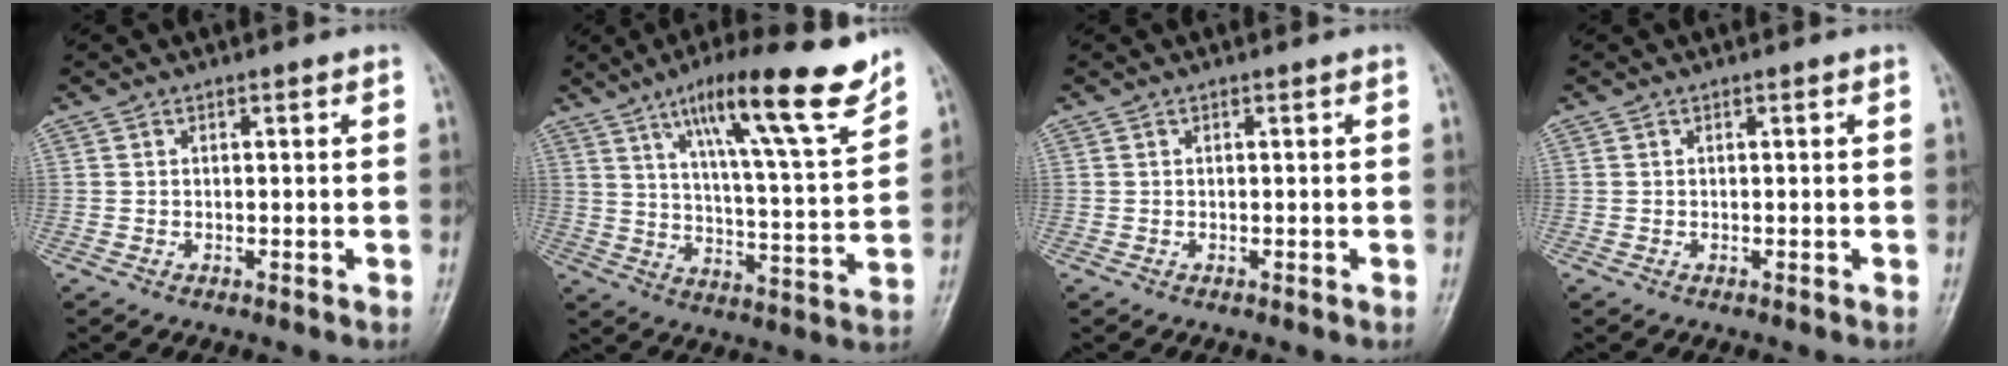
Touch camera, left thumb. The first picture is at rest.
{"total": 18.8, "force": [12.4, 2.3, 13.9], "torque": [-0.194, -0.061, 0.193]}
{"total": 0.0}
{"total": 0.0}